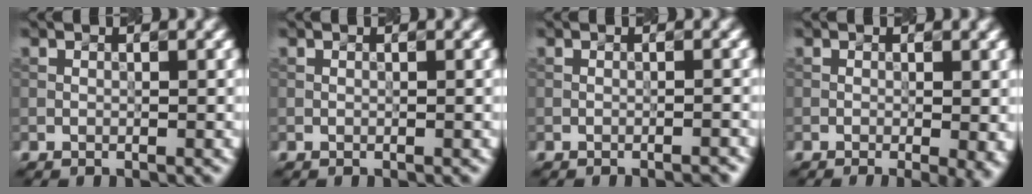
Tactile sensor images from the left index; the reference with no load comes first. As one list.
[{"total": 0.0}, {"total": 1.3, "force": [-0.9, 0.4, 0.9], "torque": [0.011, 0.010, -0.023]}, {"total": 4.5, "force": [-1.0, 1.5, 4.1], "torque": [-0.042, -0.007, -0.004]}]